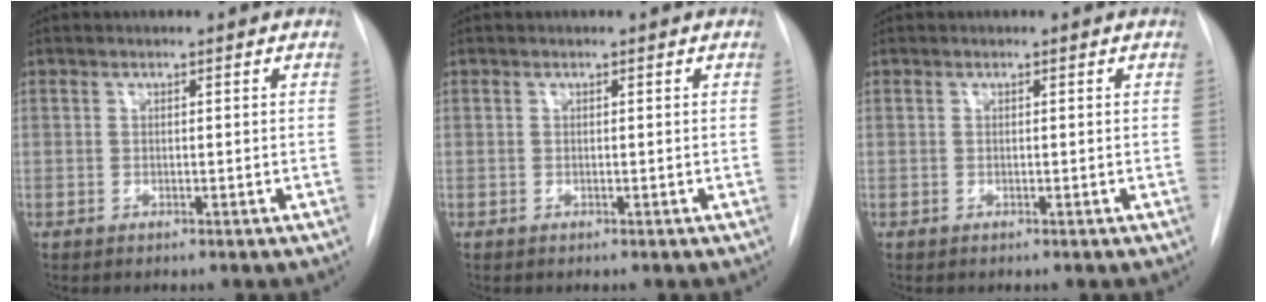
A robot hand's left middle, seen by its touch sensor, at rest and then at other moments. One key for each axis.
{"total": 0.0}
{"total": 0.0}